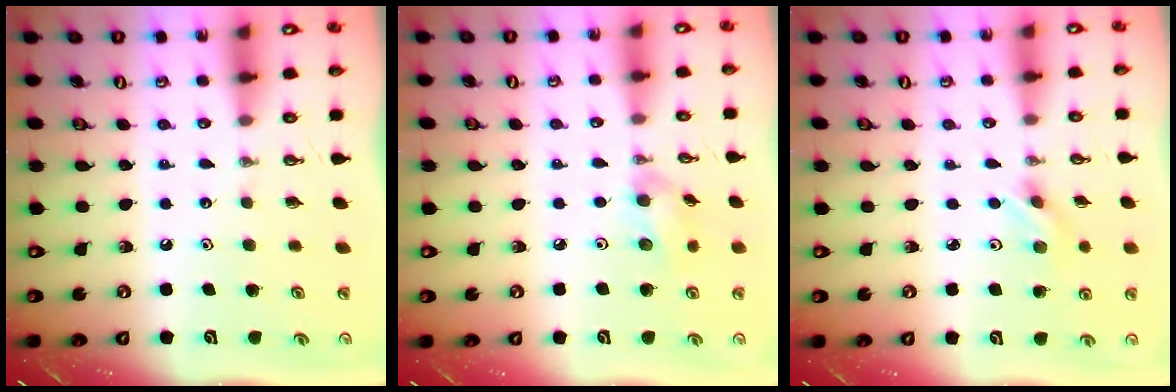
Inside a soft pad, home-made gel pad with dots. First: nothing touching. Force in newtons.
{"total": 8.9, "press": 8.6, "slide": 2.3}
{"total": 2.2, "press": 2.1, "slide": 0.6}